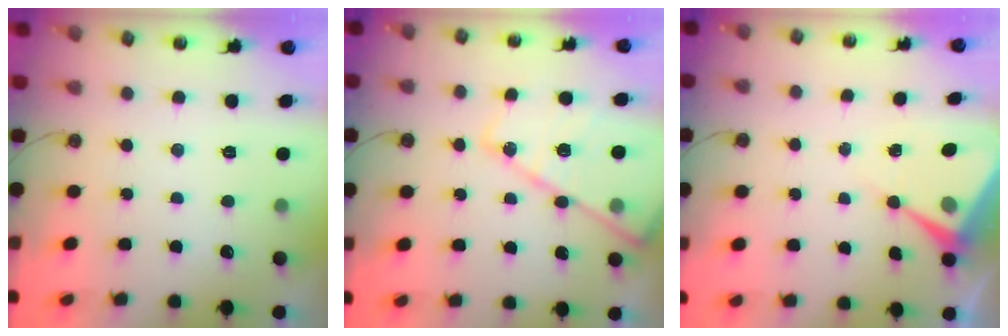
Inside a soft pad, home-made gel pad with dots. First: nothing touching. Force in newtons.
{"total": 17.3, "press": 17.3, "slide": 1.2}
{"total": 8.5, "press": 8.5, "slide": 0.2}